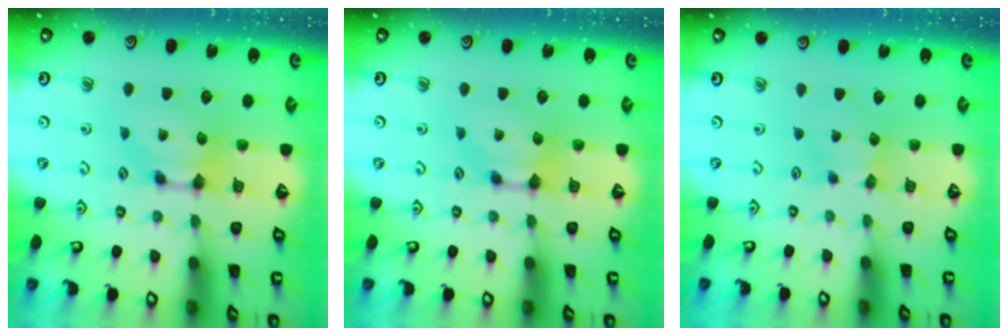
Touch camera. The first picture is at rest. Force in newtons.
{"total": 0.0}
{"total": 1.6, "press": 1.5, "slide": 0.4}